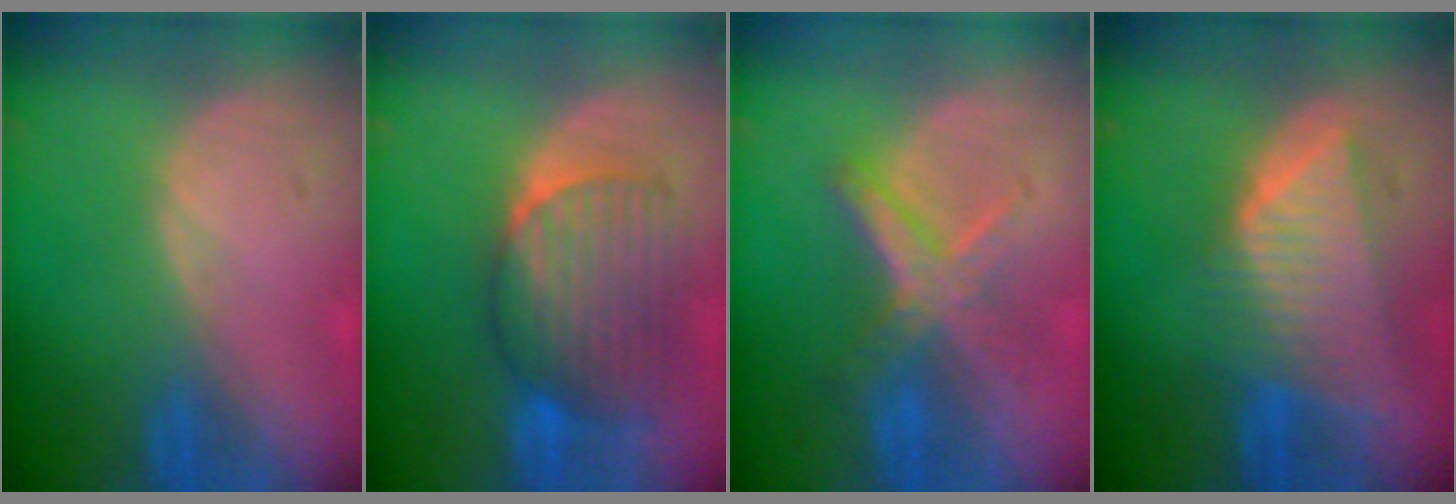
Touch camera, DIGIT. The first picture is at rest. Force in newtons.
{"total": 8.3, "press": 8.1, "slide": 1.9}
{"total": 6.4, "press": 5.7, "slide": 3.0}
{"total": 8.8, "press": 7.9, "slide": 3.7}